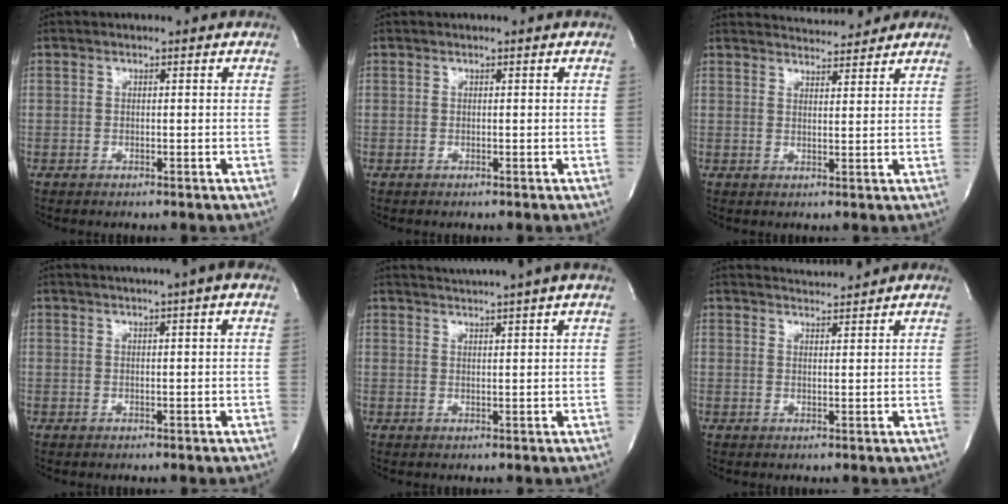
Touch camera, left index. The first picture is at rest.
{"total": 0.0}
{"total": 6.6, "force": [6.4, 0.7, 1.5], "torque": [-0.028, 0.008, 0.085]}
{"total": 6.0, "force": [4.4, -0.7, 4.0], "torque": [-0.062, 0.021, 0.053]}
{"total": 7.4, "force": [6.6, -1.8, 2.9], "torque": [-0.043, 0.007, 0.085]}
{"total": 4.6, "force": [4.5, -0.7, 0.6], "torque": [-0.016, 0.006, 0.066]}